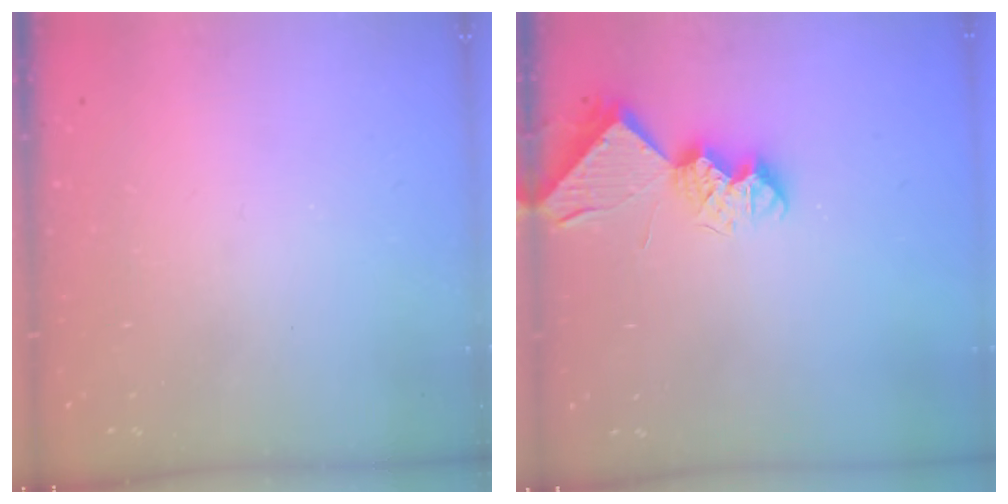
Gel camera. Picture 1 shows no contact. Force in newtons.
{"total": 8.8, "press": 8.8, "slide": 0.1}